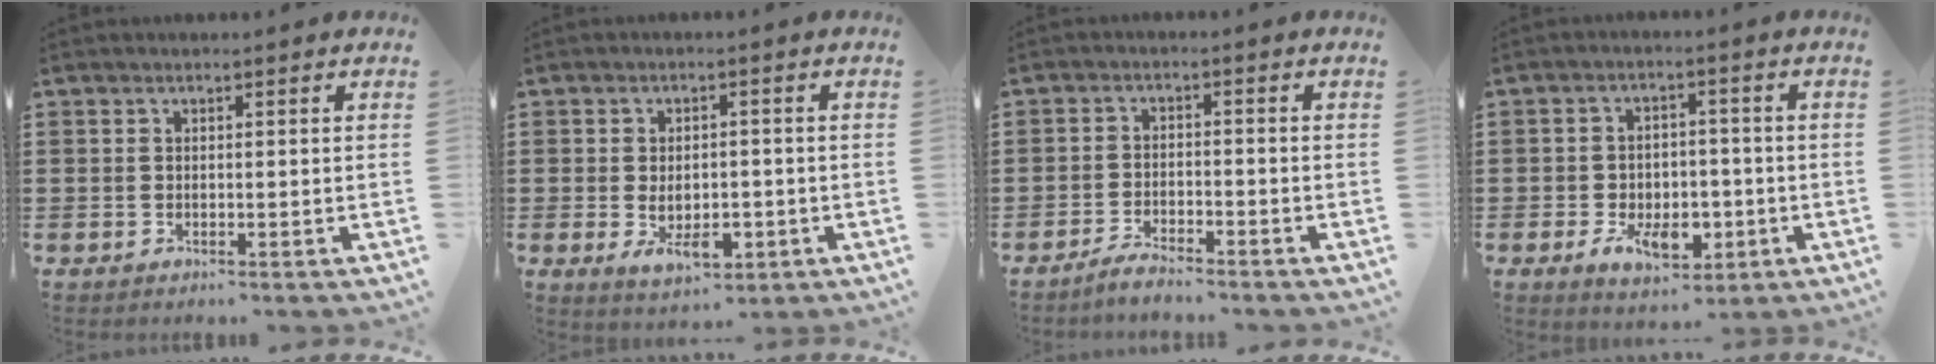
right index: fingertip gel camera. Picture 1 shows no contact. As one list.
[{"total": 5.6, "force": [-1.6, 3.1, 4.3], "torque": [-0.071, -0.003, -0.034]}, {"total": 2.7, "force": [-2.7, 0.1, 0.5], "torque": [-0.013, 0.004, -0.054]}, {"total": 6.7, "force": [-2.5, 4.3, 4.5], "torque": [-0.072, 0.004, -0.048]}]